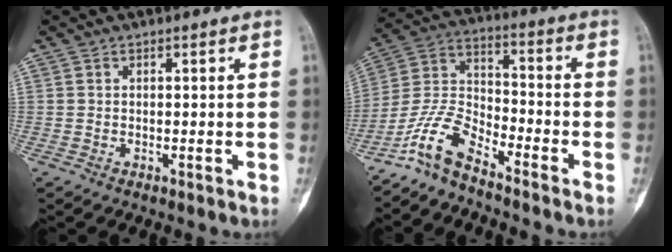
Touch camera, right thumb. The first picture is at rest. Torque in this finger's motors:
{"motor_torque": [0.09, 0.20, 0.92, -0.72, 0.20]}